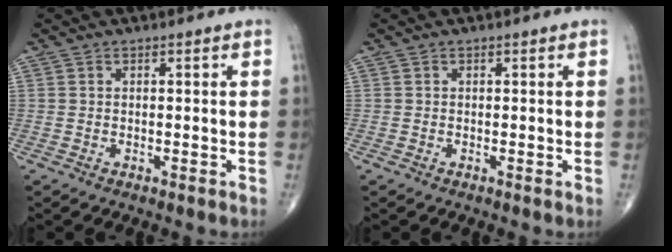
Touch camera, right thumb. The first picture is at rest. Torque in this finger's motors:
{"motor_torque": [-0.23, 0.32, -0.17, 0.03, 0.01]}